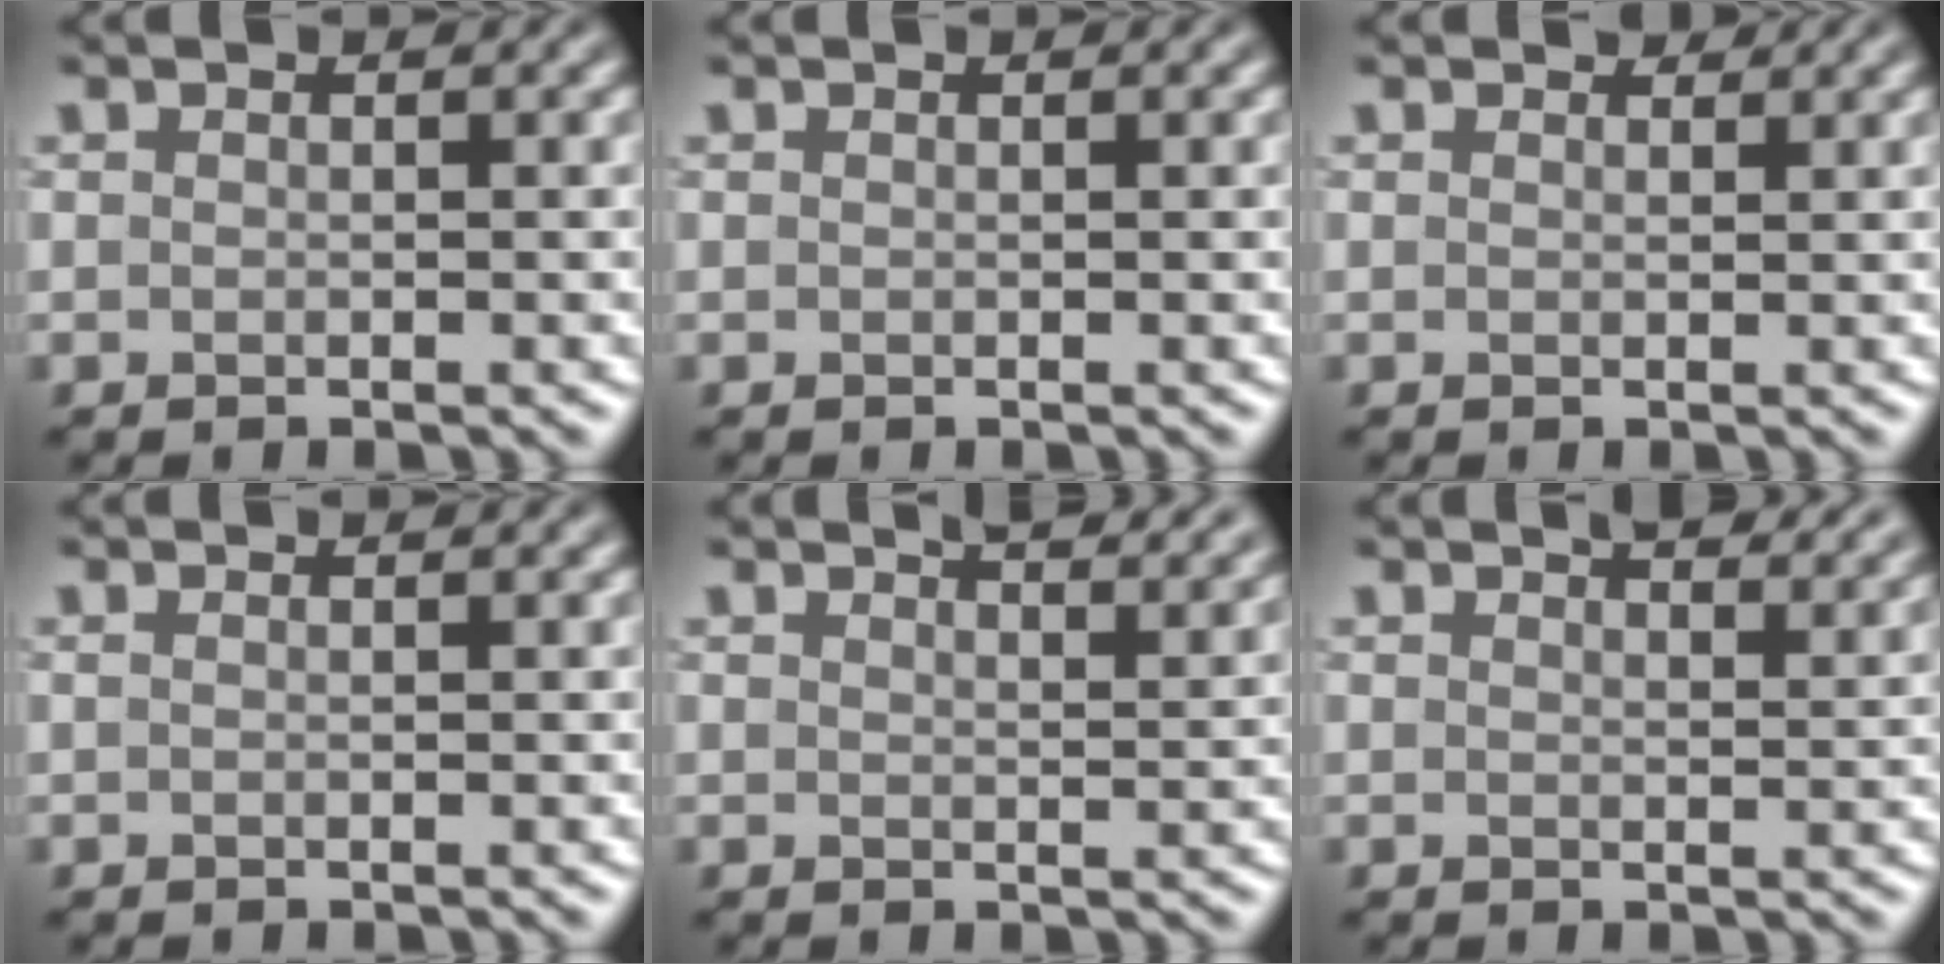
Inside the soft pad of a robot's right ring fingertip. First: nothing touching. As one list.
[{"total": 0.0}, {"total": 1.2, "force": [1.0, 0.4, 0.4], "torque": [-0.009, -0.004, 0.013]}, {"total": 0.6, "force": [0.2, 0.2, 0.5], "torque": [-0.008, 0.000, -0.002]}, {"total": 3.7, "force": [3.1, 1.1, 1.8], "torque": [-0.003, 0.015, 0.021]}, {"total": 3.2, "force": [2.7, 0.9, 1.5], "torque": [-0.010, 0.007, 0.027]}]